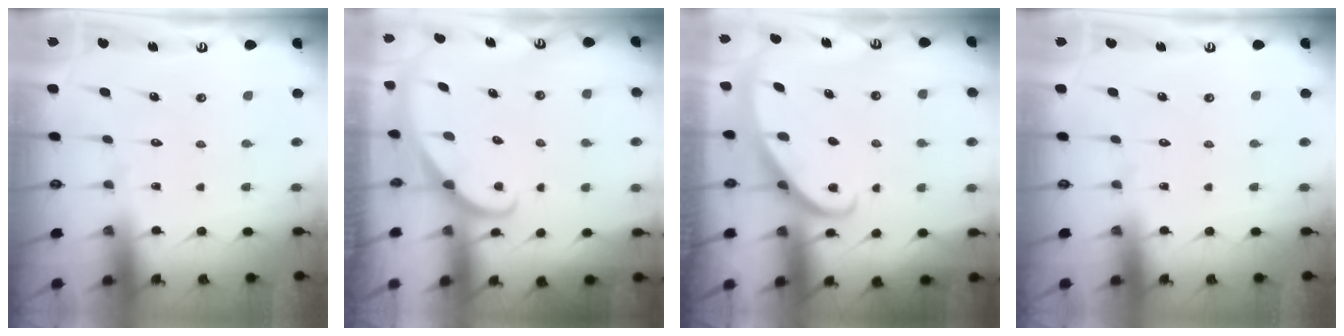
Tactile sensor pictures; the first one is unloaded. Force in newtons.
{"total": 1.8, "press": 1.8, "slide": 0.1}
{"total": 3.0, "press": 3.0, "slide": 0.1}
{"total": 0.0}